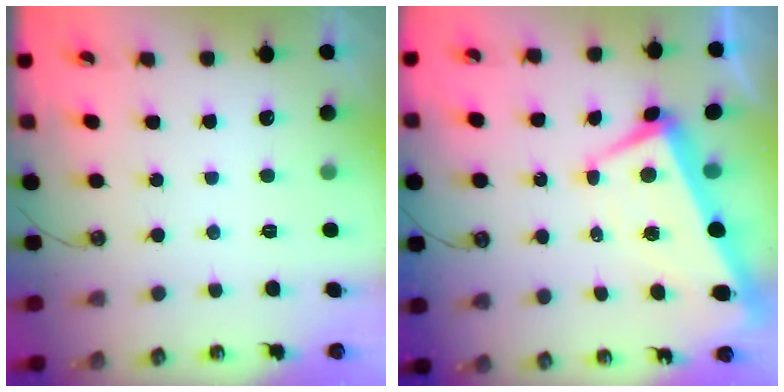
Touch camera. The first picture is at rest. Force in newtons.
{"total": 2.0, "press": 1.6, "slide": 1.2}